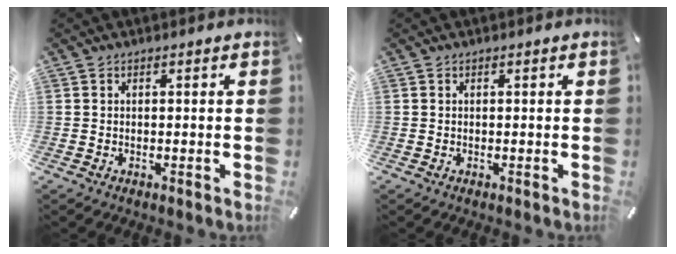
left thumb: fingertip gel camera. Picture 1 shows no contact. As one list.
[{"total": 0.0}]